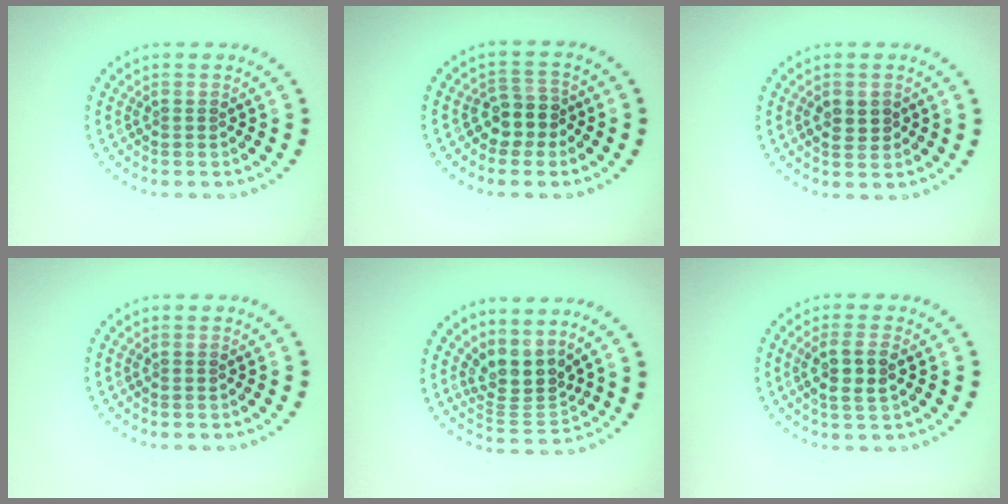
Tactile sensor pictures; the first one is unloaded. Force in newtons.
{"total": 2.8, "press": 2.4, "slide": 1.4}
{"total": 1.6, "press": 1.6, "slide": 0.1}
{"total": 0.0}
{"total": 3.5, "press": 2.5, "slide": 2.4}
{"total": 2.9, "press": 2.7, "slide": 1.0}